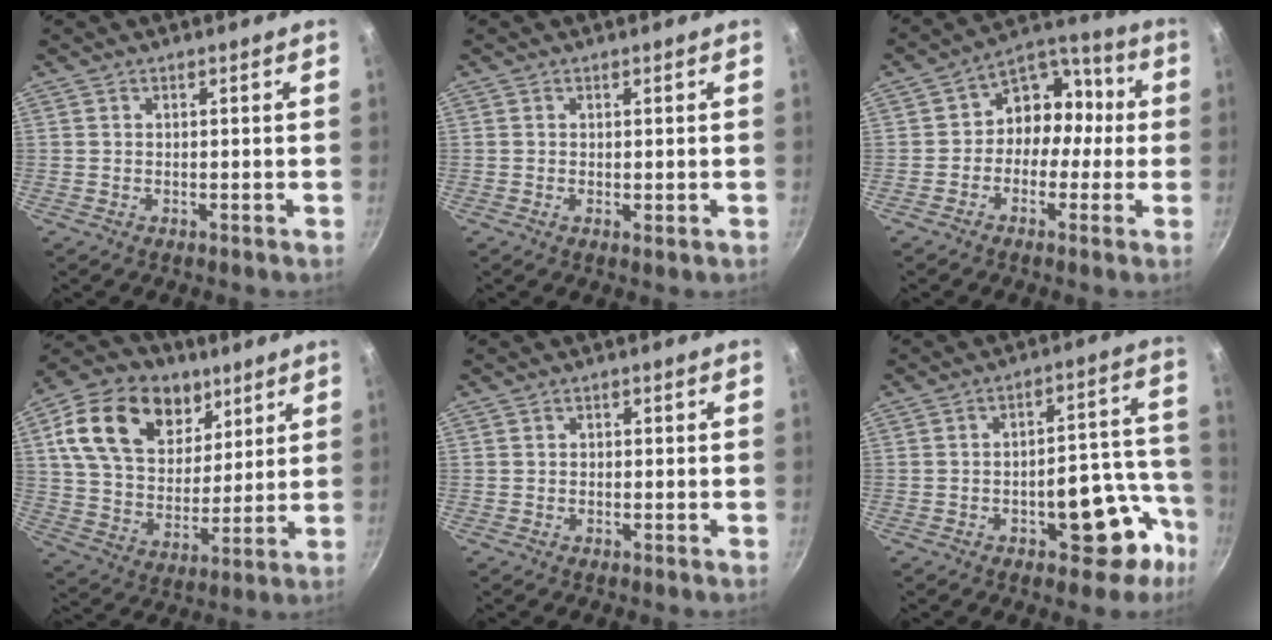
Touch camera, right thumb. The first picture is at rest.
{"total": 0.9, "force": [0.0, 0.3, 0.8], "torque": [-0.011, -0.004, -0.002]}
{"total": 10.4, "force": [-0.9, 8.6, 5.9], "torque": [-0.030, 0.044, -0.037]}
{"total": 21.7, "force": [9.6, 14.9, 12.6], "torque": [-0.197, -0.025, 0.162]}
{"total": 0.5, "force": [-0.2, 0.5, 0.1], "torque": [-0.002, 0.003, -0.003]}
{"total": 14.3, "force": [-6.3, 7.3, 10.5], "torque": [-0.065, 0.068, -0.074]}